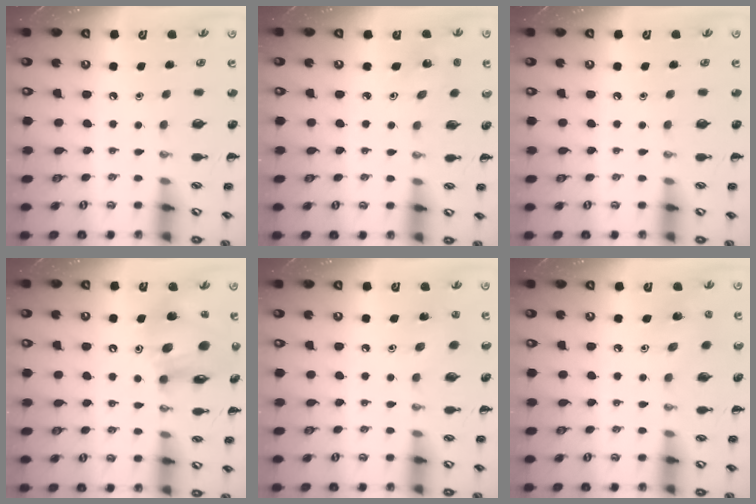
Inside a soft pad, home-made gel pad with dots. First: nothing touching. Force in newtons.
{"total": 2.1, "press": 1.9, "slide": 0.7}
{"total": 0.0}
{"total": 14.3, "press": 13.9, "slide": 3.4}
{"total": 4.2, "press": 4.0, "slide": 1.2}
{"total": 3.6, "press": 3.5, "slide": 0.7}